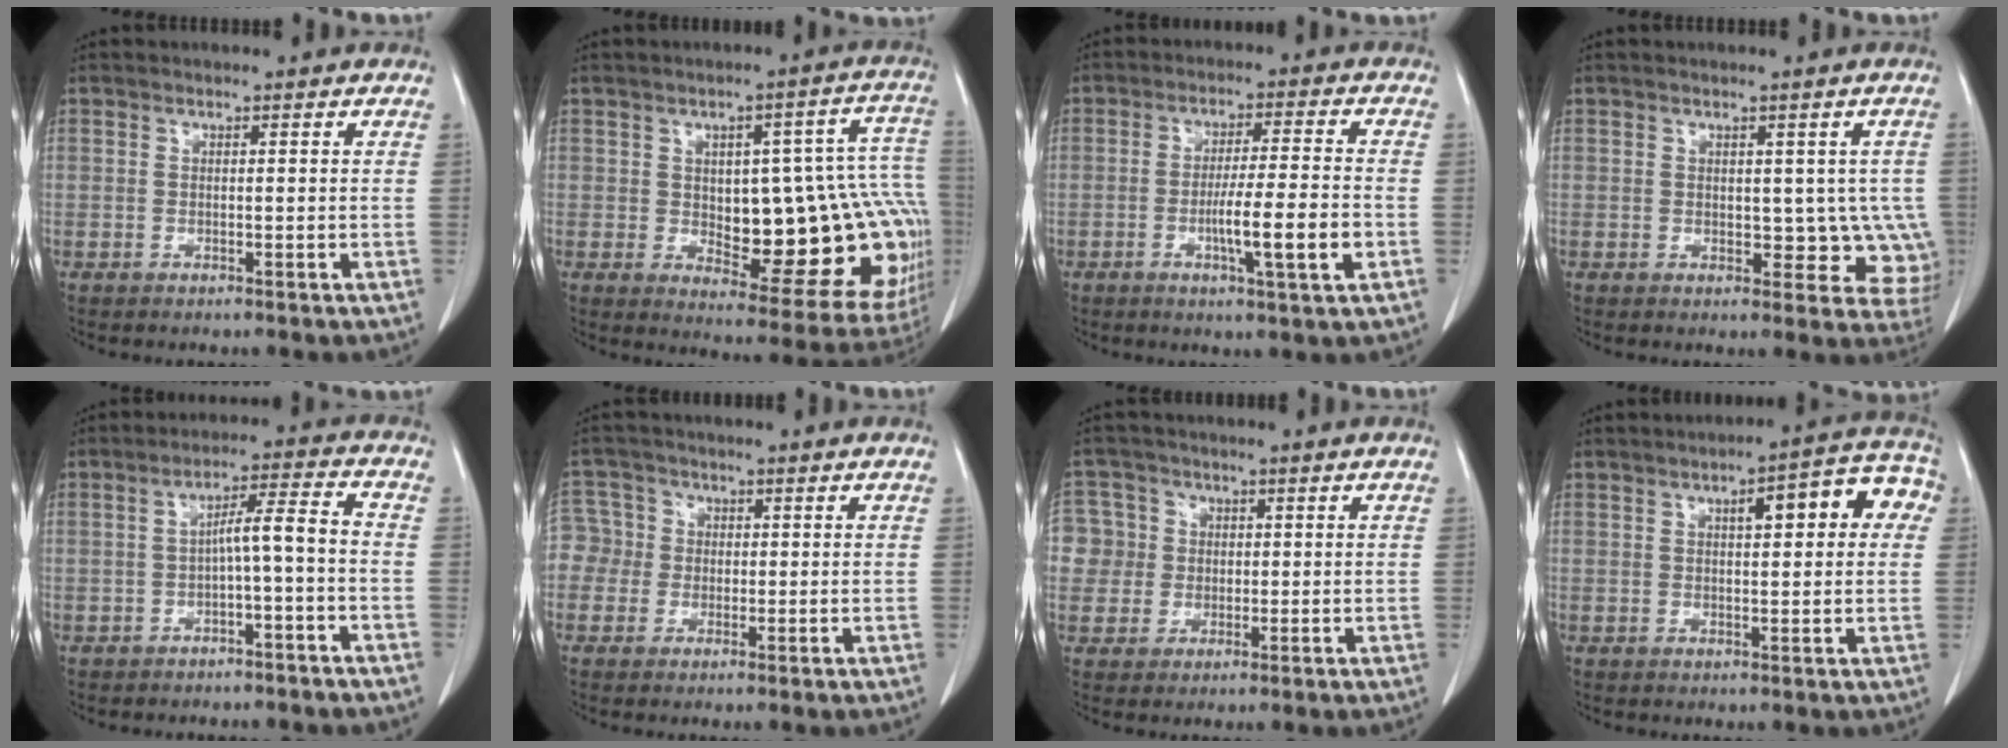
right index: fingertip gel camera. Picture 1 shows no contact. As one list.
[{"total": 21.9, "force": [-1.2, 7.6, 20.5], "torque": [-0.172, 0.037, 0.012]}, {"total": 8.9, "force": [-2.6, 0.1, 8.5], "torque": [-0.139, -0.007, -0.045]}, {"total": 6.0, "force": [0.3, 4.1, 4.4], "torque": [-0.019, -0.002, 0.009]}, {"total": 5.3, "force": [-1.5, 0.3, 5.0], "torque": [-0.079, 0.025, -0.020]}, {"total": 5.4, "force": [-0.2, 5.4, 0.2], "torque": [0.000, 0.026, -0.008]}, {"total": 7.9, "force": [0.8, 7.9, 0.6], "torque": [-0.019, 0.035, 0.023]}, {"total": 9.8, "force": [2.9, 2.9, 8.9], "torque": [-0.107, 0.034, 0.030]}]